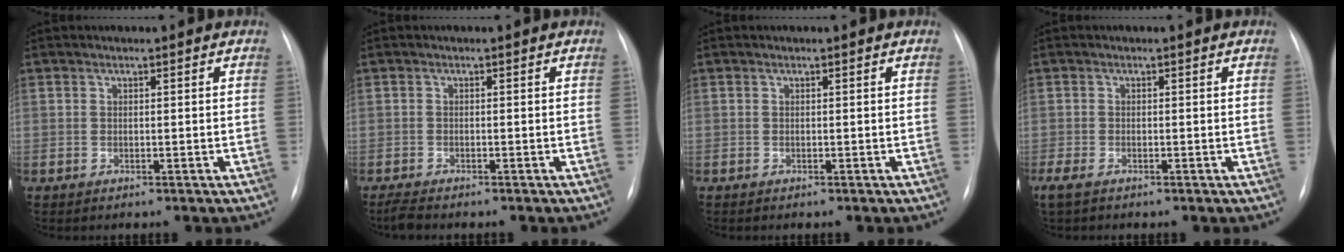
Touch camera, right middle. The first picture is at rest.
{"total": 1.6, "force": [-1.5, 0.0, 0.6], "torque": [-0.020, -0.008, -0.028]}
{"total": 0.0}
{"total": 2.8, "force": [-2.0, 1.1, 1.7], "torque": [-0.042, -0.010, -0.031]}